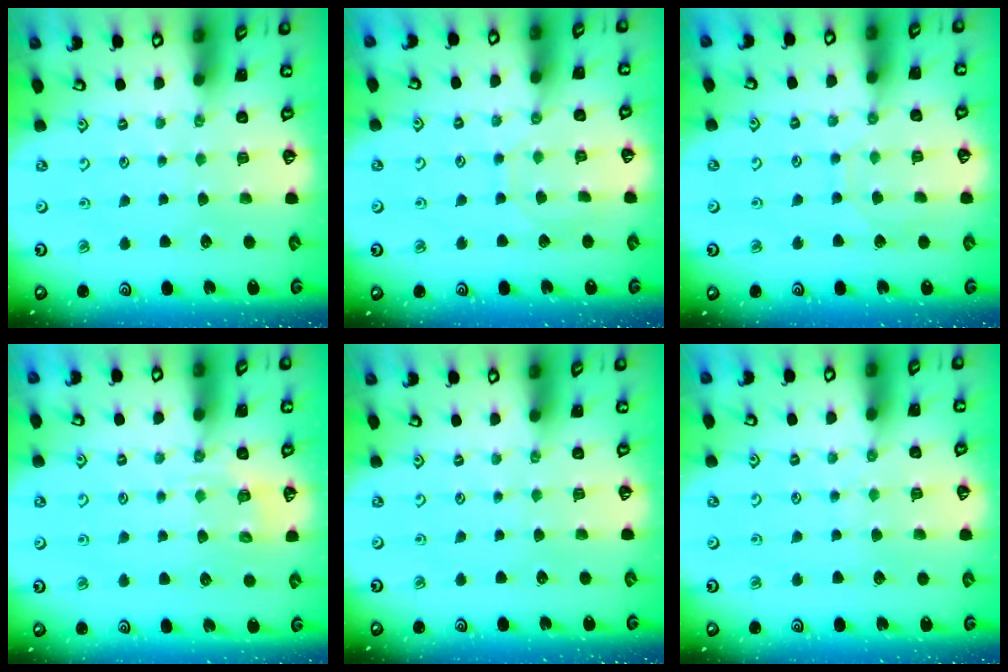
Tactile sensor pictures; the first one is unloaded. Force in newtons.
{"total": 6.3, "press": 6.3, "slide": 0.7}
{"total": 5.6, "press": 5.5, "slide": 0.5}
{"total": 5.8, "press": 5.7, "slide": 1.2}
{"total": 0.0}
{"total": 5.0, "press": 5.0, "slide": 0.5}